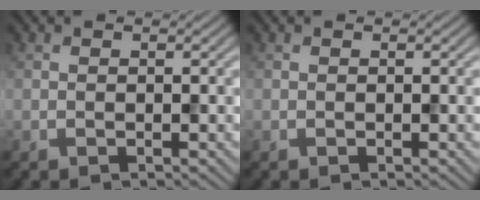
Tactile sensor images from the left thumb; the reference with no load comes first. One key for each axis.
{"total": 0.0}